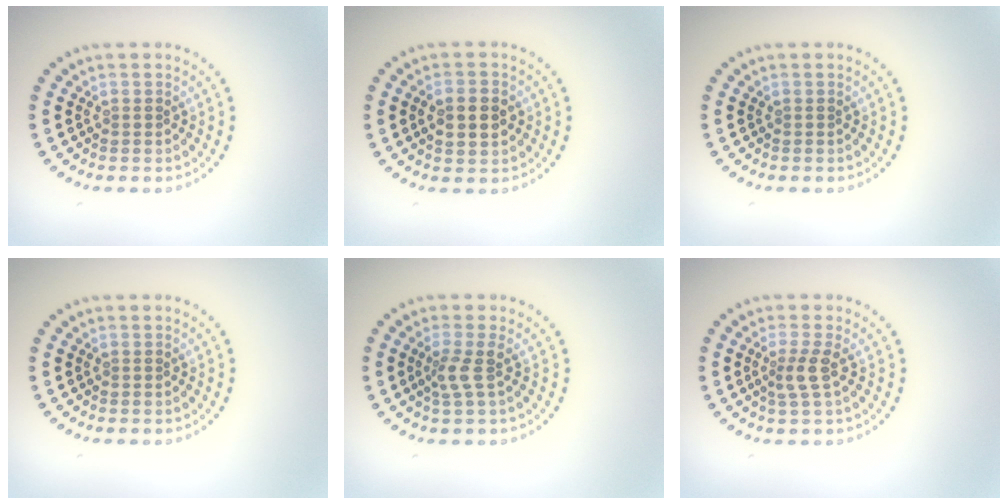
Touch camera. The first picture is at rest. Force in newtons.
{"total": 3.9, "press": 3.9, "slide": 0.1}
{"total": 0.0}
{"total": 0.0}
{"total": 2.0, "press": 1.5, "slide": 1.3}
{"total": 2.1, "press": 1.6, "slide": 1.3}